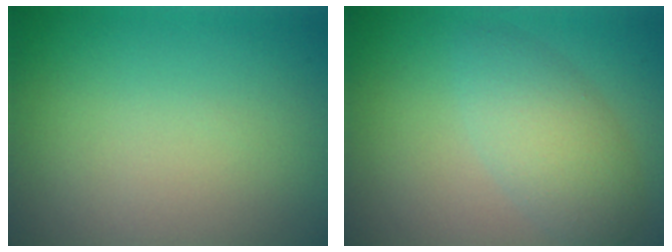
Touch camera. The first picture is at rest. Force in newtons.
{"total": 3.9, "press": 3.9, "slide": 0.1}